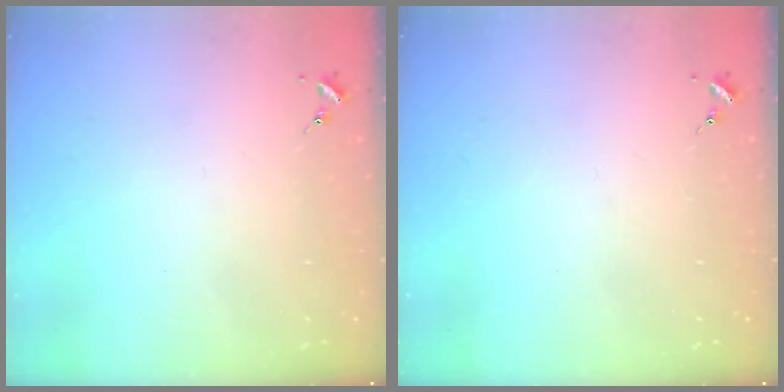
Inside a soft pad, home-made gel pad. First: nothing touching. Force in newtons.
{"total": 0.0}